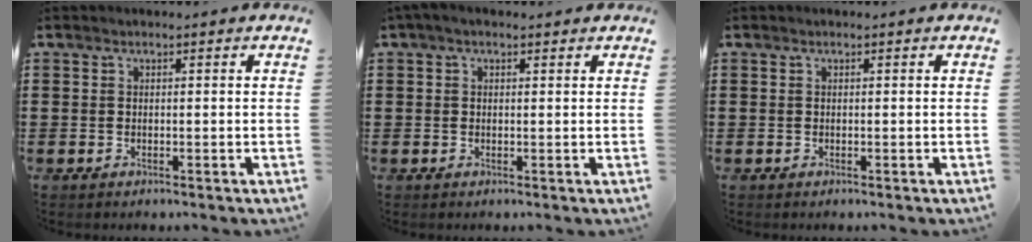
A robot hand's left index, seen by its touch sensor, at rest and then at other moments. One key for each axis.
{"total": 1.9, "fx": 0.7, "fy": 0.5, "fz": 1.7, "tx": -0.032, "ty": 0.004, "tz": 0.011}
{"total": 0.0}